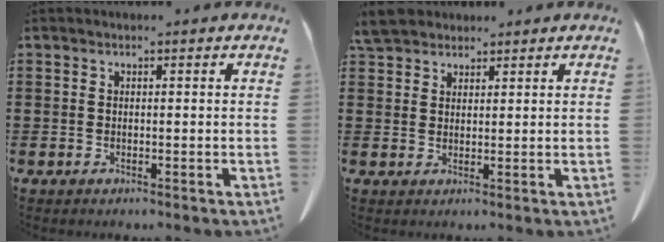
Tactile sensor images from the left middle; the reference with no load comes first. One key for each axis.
{"total": 4.3, "fx": 3.8, "fy": 1.7, "fz": 1.4, "tx": -0.040, "ty": 0.003, "tz": 0.074}